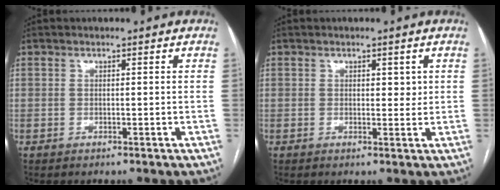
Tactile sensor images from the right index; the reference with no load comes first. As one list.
[{"total": 1.9, "force": [0.7, 1.1, 1.4], "torque": [-0.014, -0.001, 0.008]}]